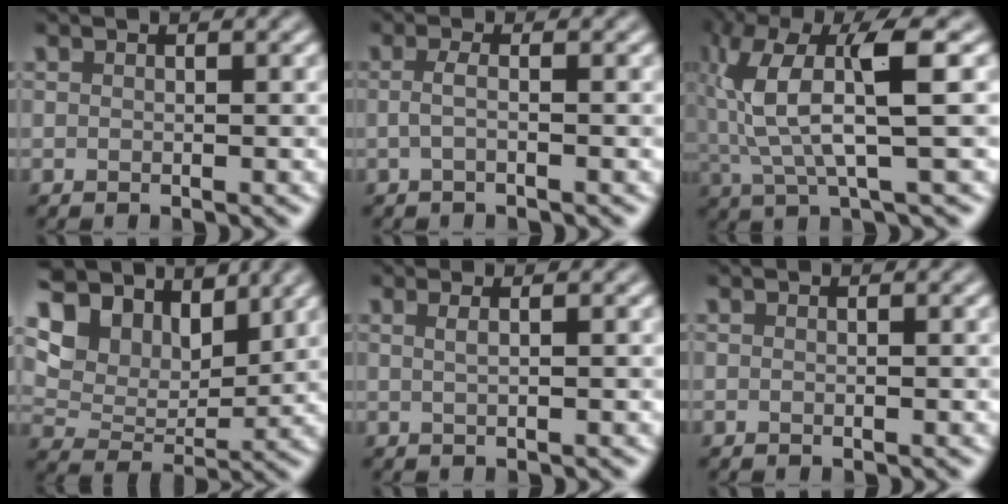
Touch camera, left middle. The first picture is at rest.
{"total": 1.4, "force": [-0.2, 0.4, 1.3], "torque": [-0.026, -0.001, -0.008]}
{"total": 7.4, "force": [1.4, 1.4, 7.2], "torque": [-0.151, 0.005, 0.030]}
{"total": 10.0, "force": [6.7, 5.4, 5.2], "torque": [-0.117, 0.010, 0.095]}
{"total": 2.0, "force": [0.9, 0.9, 1.5], "torque": [-0.008, -0.002, -0.007]}
{"total": 0.0}